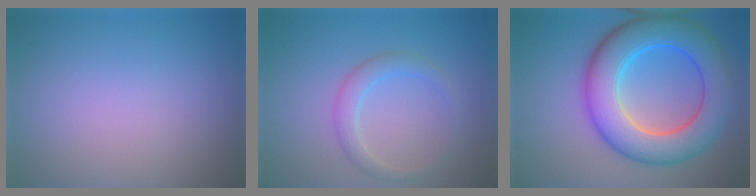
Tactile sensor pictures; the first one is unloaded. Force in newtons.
{"total": 2.1, "press": 2.1, "slide": 0.2}
{"total": 10.2, "press": 10.2, "slide": 0.2}